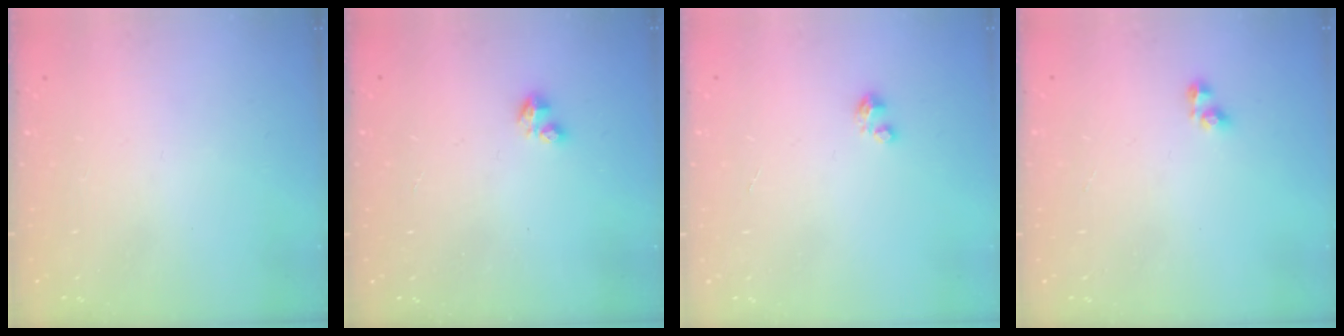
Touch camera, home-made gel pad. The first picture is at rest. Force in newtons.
{"total": 1.6, "press": 1.6, "slide": 0.4}
{"total": 1.6, "press": 1.6, "slide": 0.2}
{"total": 2.5, "press": 2.5, "slide": 0.1}